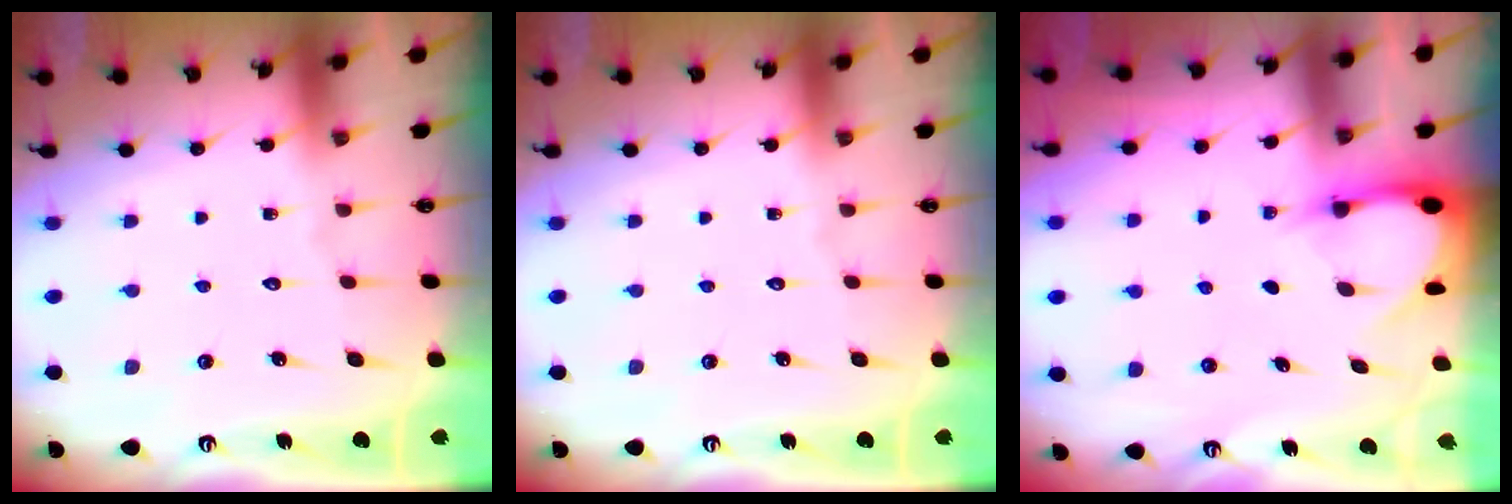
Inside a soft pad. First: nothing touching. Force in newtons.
{"total": 0.0}
{"total": 3.0, "press": 3.0, "slide": 0.3}